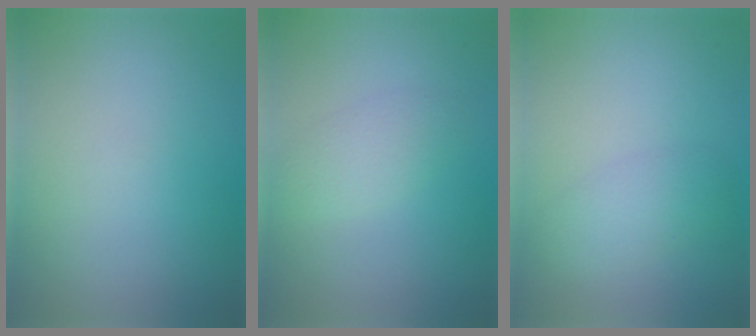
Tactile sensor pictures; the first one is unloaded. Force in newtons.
{"total": 2.1, "press": 2.1, "slide": 0.1}
{"total": 2.4, "press": 2.4, "slide": 0.0}